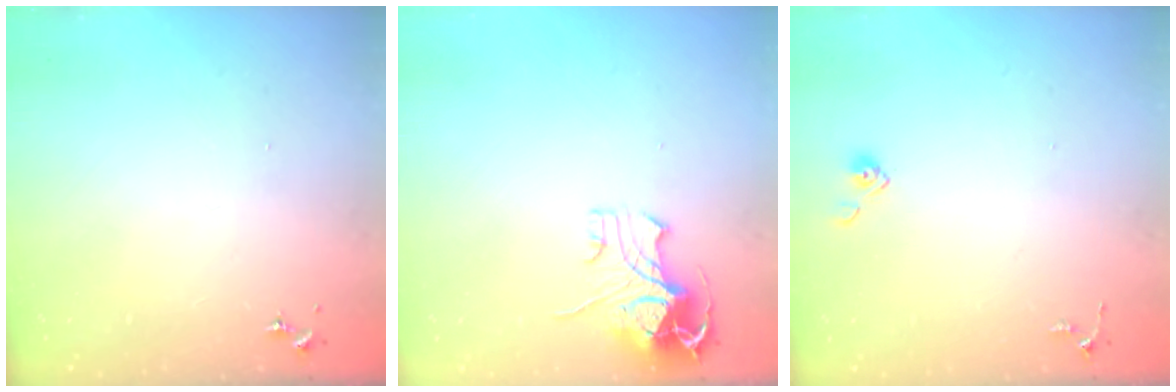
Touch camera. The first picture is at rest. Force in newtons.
{"total": 10.7, "press": 10.6, "slide": 1.4}
{"total": 4.0, "press": 4.0, "slide": 0.4}